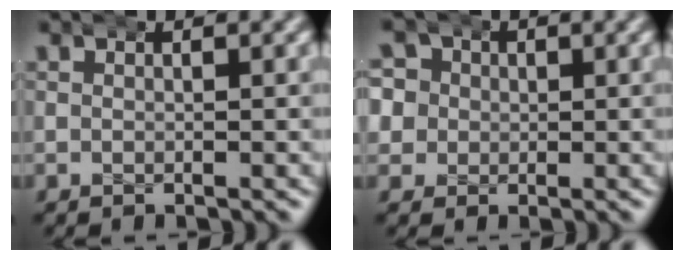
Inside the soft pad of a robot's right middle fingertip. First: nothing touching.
{"total": 6.4, "force": [1.0, 5.8, 2.5], "torque": [-0.068, -0.006, 0.011]}